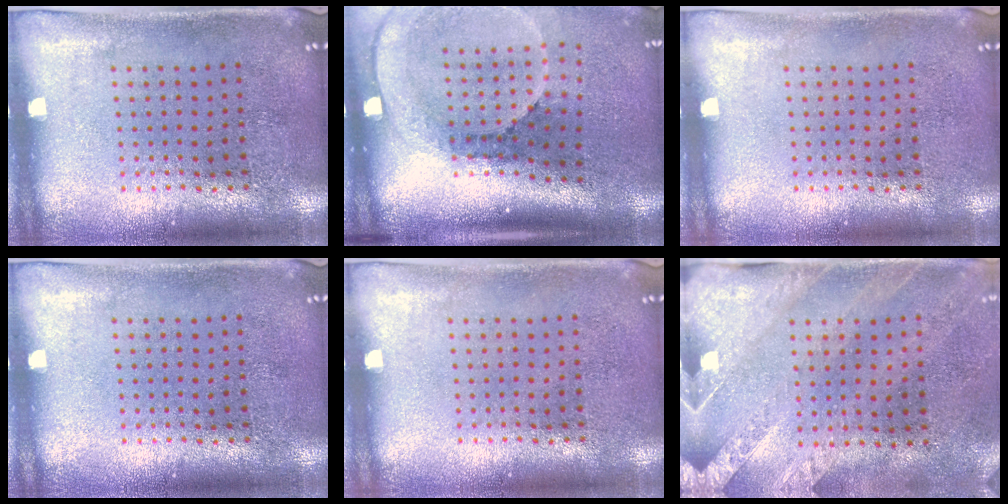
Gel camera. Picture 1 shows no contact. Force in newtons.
{"total": 2.7, "press": 1.8, "slide": 2.0}
{"total": 0.0}
{"total": 0.0}
{"total": 0.0}
{"total": 2.5, "press": 2.1, "slide": 1.4}